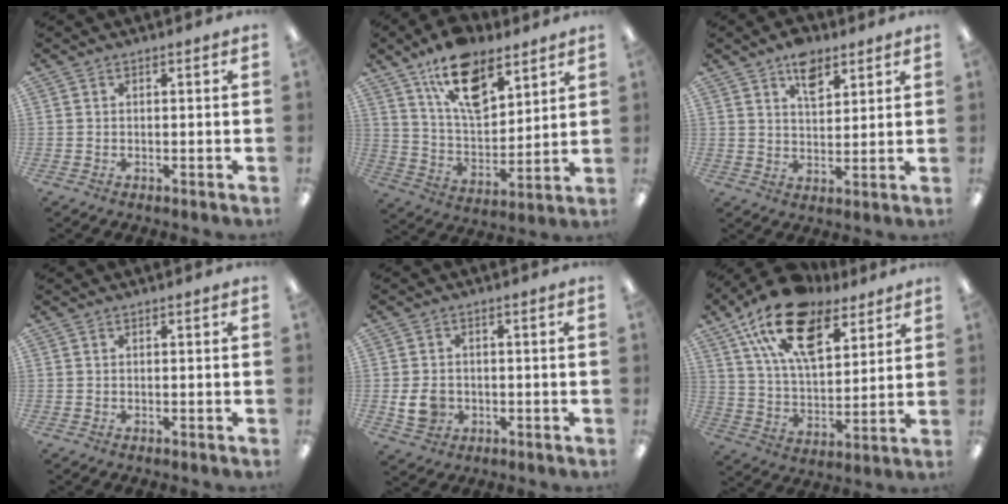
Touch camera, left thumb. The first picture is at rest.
{"total": 16.1, "force": [10.5, 8.0, 9.2], "torque": [-0.155, -0.048, 0.187]}
{"total": 7.6, "force": [5.0, 4.0, 4.1], "torque": [-0.053, -0.023, 0.087]}
{"total": 0.0}
{"total": 5.4, "force": [-1.0, 4.4, 3.0], "torque": [-0.048, -0.002, -0.018]}
{"total": 20.0, "force": [12.9, 9.7, 11.8], "torque": [-0.219, -0.057, 0.232]}